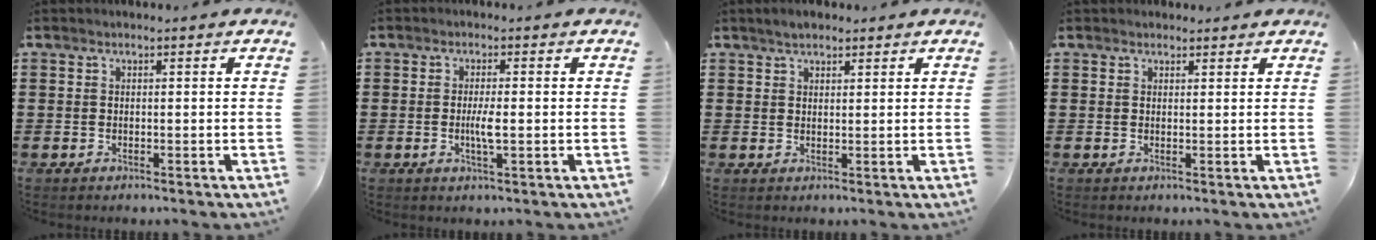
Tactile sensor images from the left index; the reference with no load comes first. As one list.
[{"total": 3.1, "force": [-0.3, 0.4, 3.1], "torque": [-0.062, -0.005, -0.009]}, {"total": 2.0, "force": [1.8, 0.7, 0.6], "torque": [-0.016, 0.006, 0.034]}, {"total": 1.2, "force": [1.1, 0.4, 0.1], "torque": [-0.004, 0.002, 0.023]}]